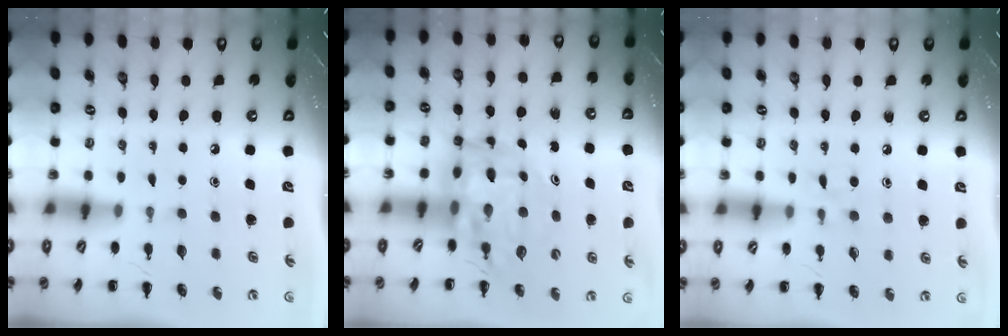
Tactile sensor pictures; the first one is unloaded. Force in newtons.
{"total": 8.5, "press": 8.1, "slide": 2.7}
{"total": 4.1, "press": 3.9, "slide": 1.5}